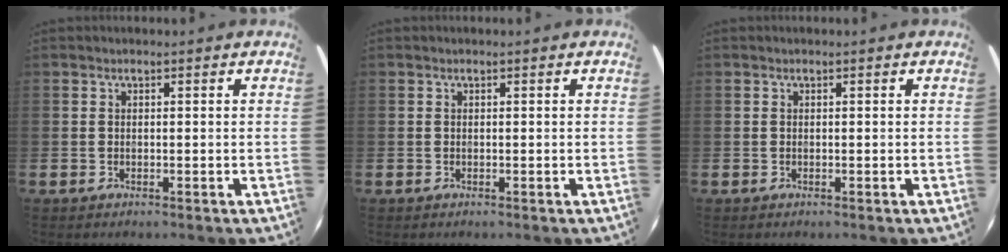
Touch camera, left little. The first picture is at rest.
{"total": 0.0}
{"total": 0.0}